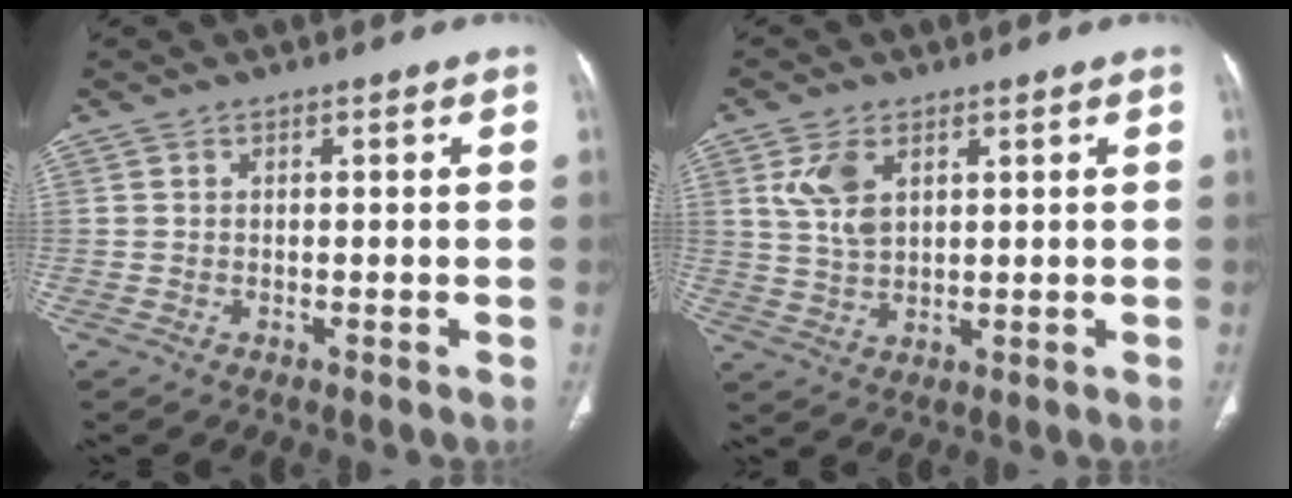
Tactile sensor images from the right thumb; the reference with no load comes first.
{"total": 6.3, "force": [2.6, 3.6, 4.5], "torque": [-0.088, -0.006, 0.060]}